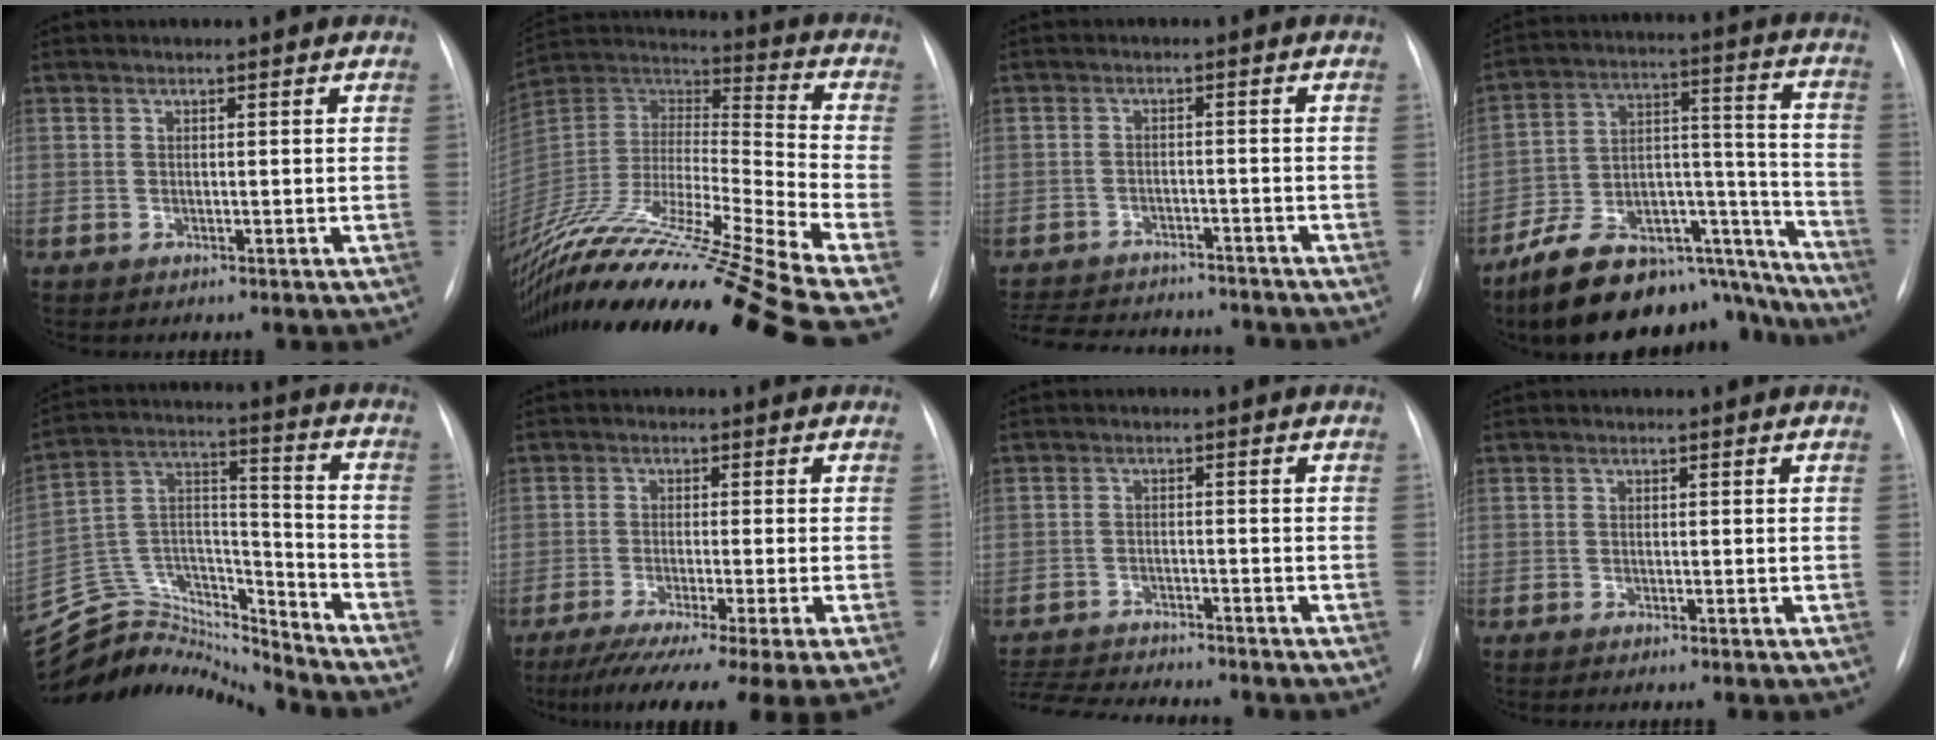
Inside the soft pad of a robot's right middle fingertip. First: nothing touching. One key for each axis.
{"total": 31.9, "fx": -25.9, "fy": -1.6, "fz": 18.5, "tx": -0.329, "ty": -0.059, "tz": -0.448}
{"total": 15.7, "fx": -14.2, "fy": 4.5, "fz": 5.1, "tx": -0.122, "ty": -0.005, "tz": -0.192}
{"total": 22.4, "fx": -19.5, "fy": 7.5, "fz": 8.0, "tx": -0.093, "ty": 0.060, "tz": -0.298}
{"total": 19.7, "fx": -19.3, "fy": 2.9, "fz": 2.1, "tx": -0.045, "ty": 0.065, "tz": -0.324}
{"total": 15.2, "fx": -11.8, "fy": -1.4, "fz": 9.5, "tx": -0.115, "ty": -0.050, "tz": -0.180}
{"total": 13.3, "fx": -12.5, "fy": 1.5, "fz": 4.4, "tx": -0.087, "ty": -0.006, "tz": -0.187}
{"total": 2.1, "fx": -1.8, "fy": -0.2, "fz": 1.1, "tx": -0.013, "ty": -0.001, "tz": -0.021}